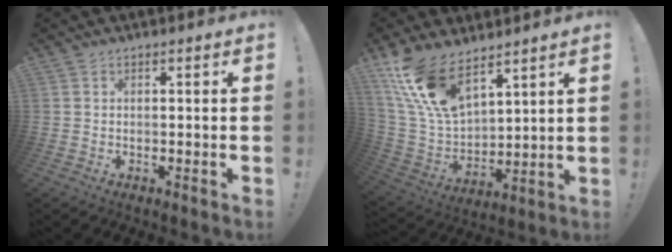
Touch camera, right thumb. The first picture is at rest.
{"total": 16.8, "force": [11.7, 7.6, 9.3], "torque": [-0.198, -0.073, 0.224]}